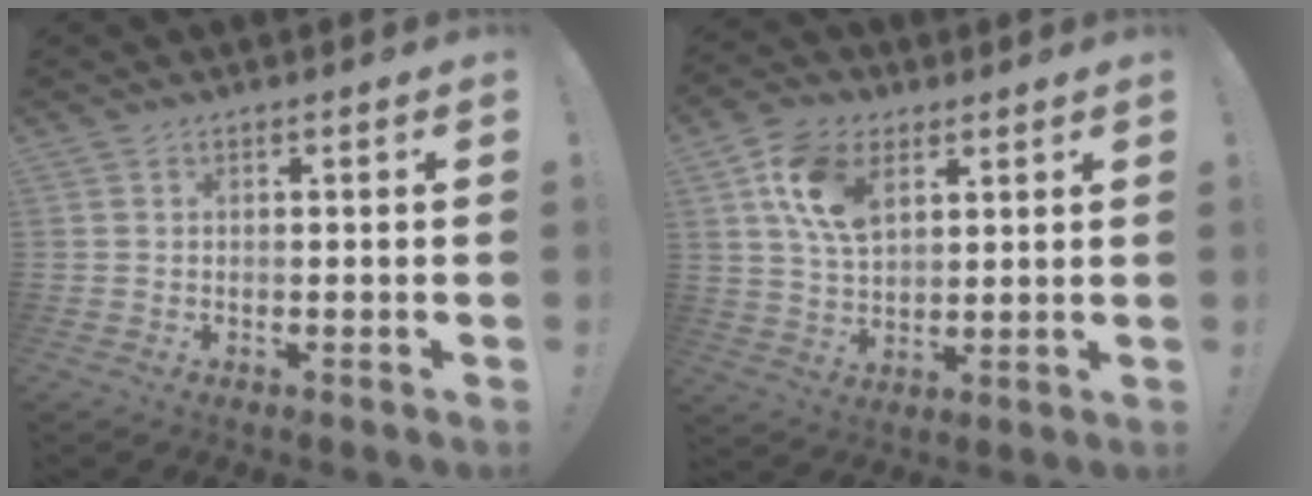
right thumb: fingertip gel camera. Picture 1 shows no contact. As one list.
[{"total": 13.8, "force": [5.9, 8.8, 8.8], "torque": [-0.161, -0.005, 0.116]}]